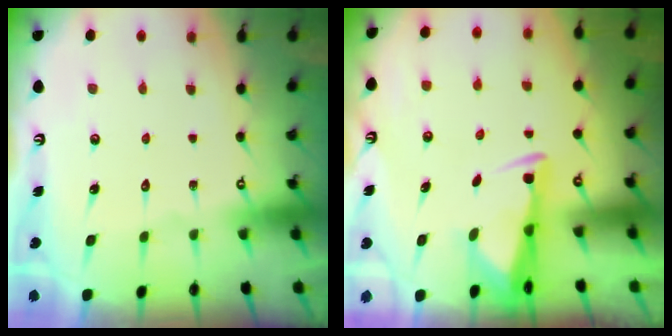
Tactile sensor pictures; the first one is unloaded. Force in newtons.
{"total": 3.0, "press": 2.8, "slide": 0.9}